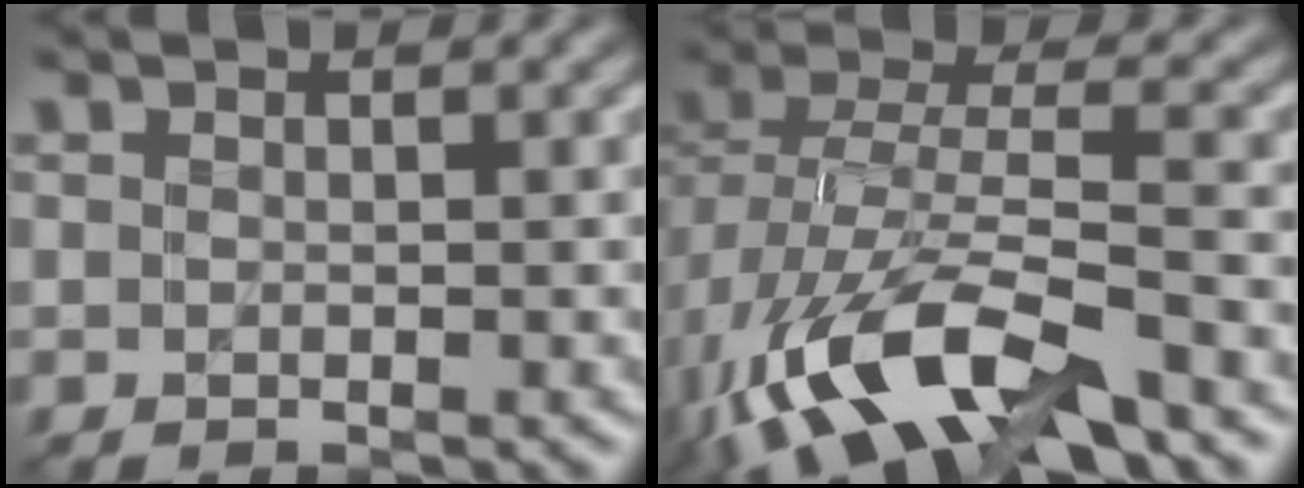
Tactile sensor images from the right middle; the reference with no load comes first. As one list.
[{"total": 13.2, "force": [-6.8, 5.7, 9.7], "torque": [-0.197, -0.008, -0.122]}]